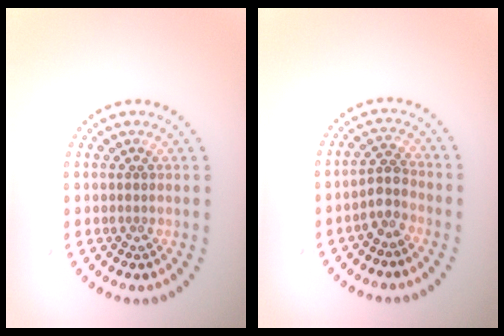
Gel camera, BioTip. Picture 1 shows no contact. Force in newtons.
{"total": 2.1, "press": 1.6, "slide": 1.3}